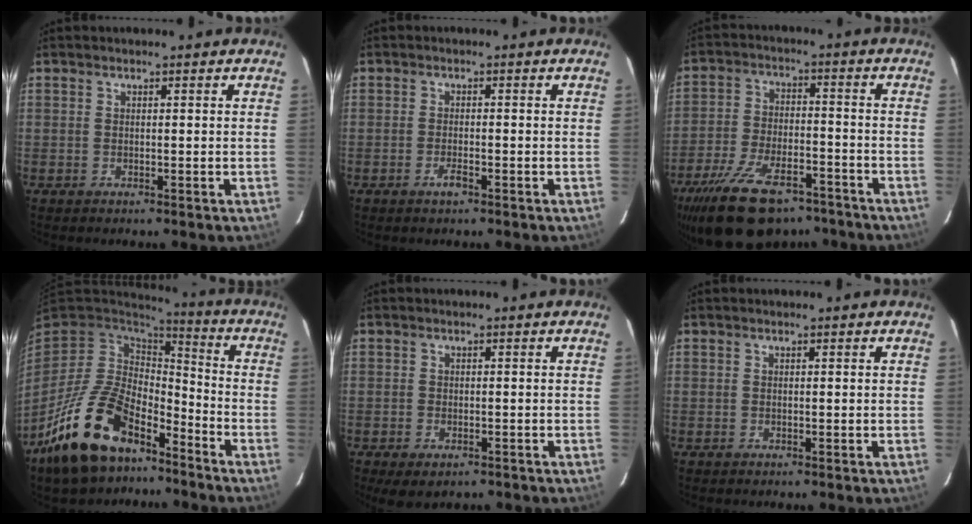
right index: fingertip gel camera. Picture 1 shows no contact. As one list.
[{"total": 2.0, "force": [-1.2, 0.6, 1.4], "torque": [-0.032, -0.001, -0.024]}, {"total": 19.9, "force": [-14.4, 8.8, 10.6], "torque": [-0.223, -0.020, -0.228]}, {"total": 20.2, "force": [-12.9, 10.3, 11.6], "torque": [-0.247, -0.009, -0.217]}, {"total": 4.5, "force": [-2.7, 2.3, 2.6], "torque": [-0.057, -0.017, -0.039]}, {"total": 0.0}]